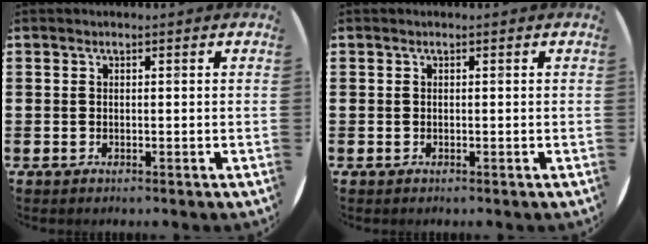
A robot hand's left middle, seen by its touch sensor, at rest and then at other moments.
{"total": 0.0}